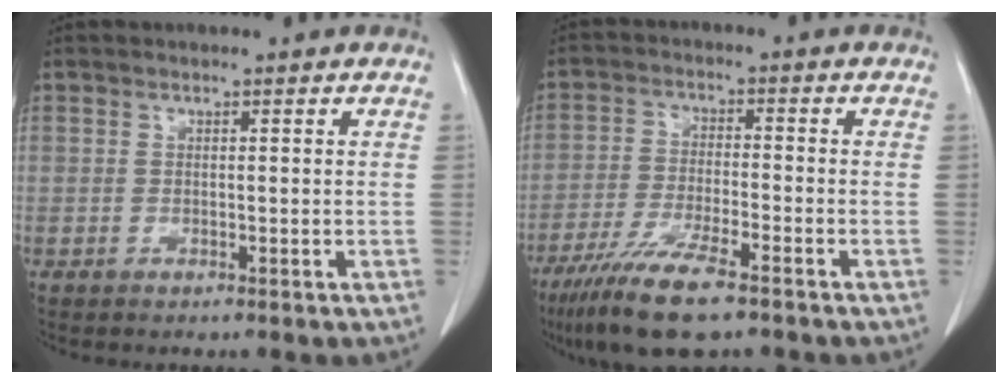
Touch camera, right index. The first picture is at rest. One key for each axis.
{"total": 10.6, "fx": -7.4, "fy": 1.5, "fz": 7.4, "tx": -0.137, "ty": -0.026, "tz": -0.130}